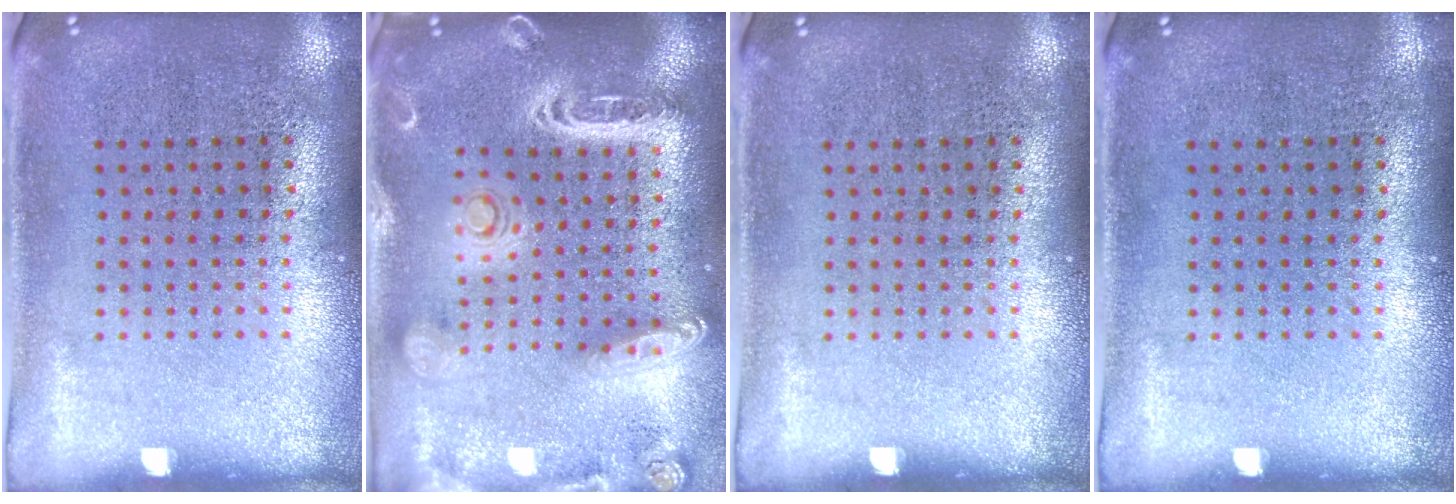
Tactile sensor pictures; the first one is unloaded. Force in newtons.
{"total": 2.8, "press": 2.4, "slide": 1.4}
{"total": 0.0}
{"total": 0.0}